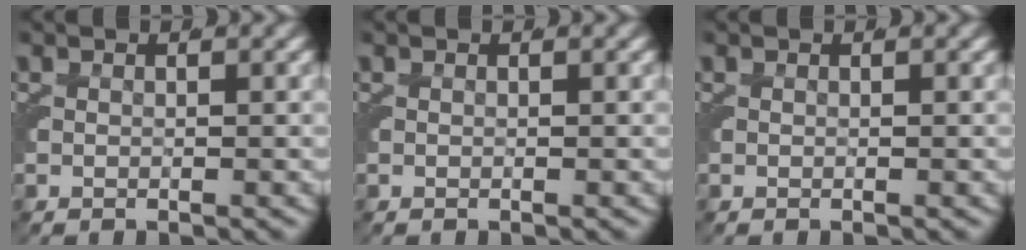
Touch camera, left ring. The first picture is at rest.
{"total": 0.0}
{"total": 0.0}